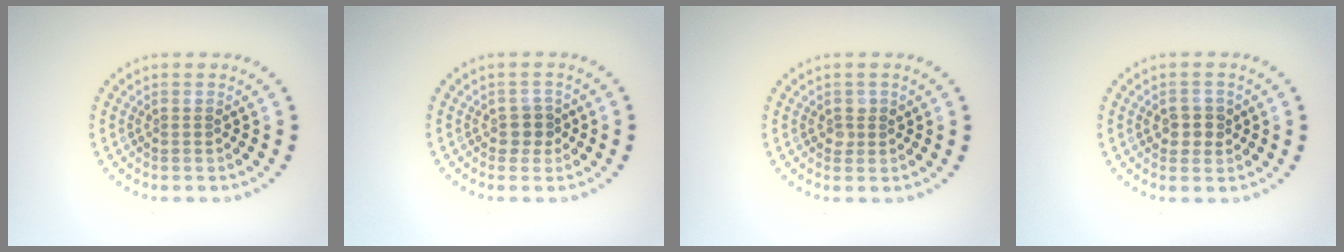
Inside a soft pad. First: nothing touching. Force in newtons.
{"total": 1.7, "press": 1.4, "slide": 1.0}
{"total": 1.1, "press": 1.1, "slide": 0.2}
{"total": 2.1, "press": 2.0, "slide": 0.7}